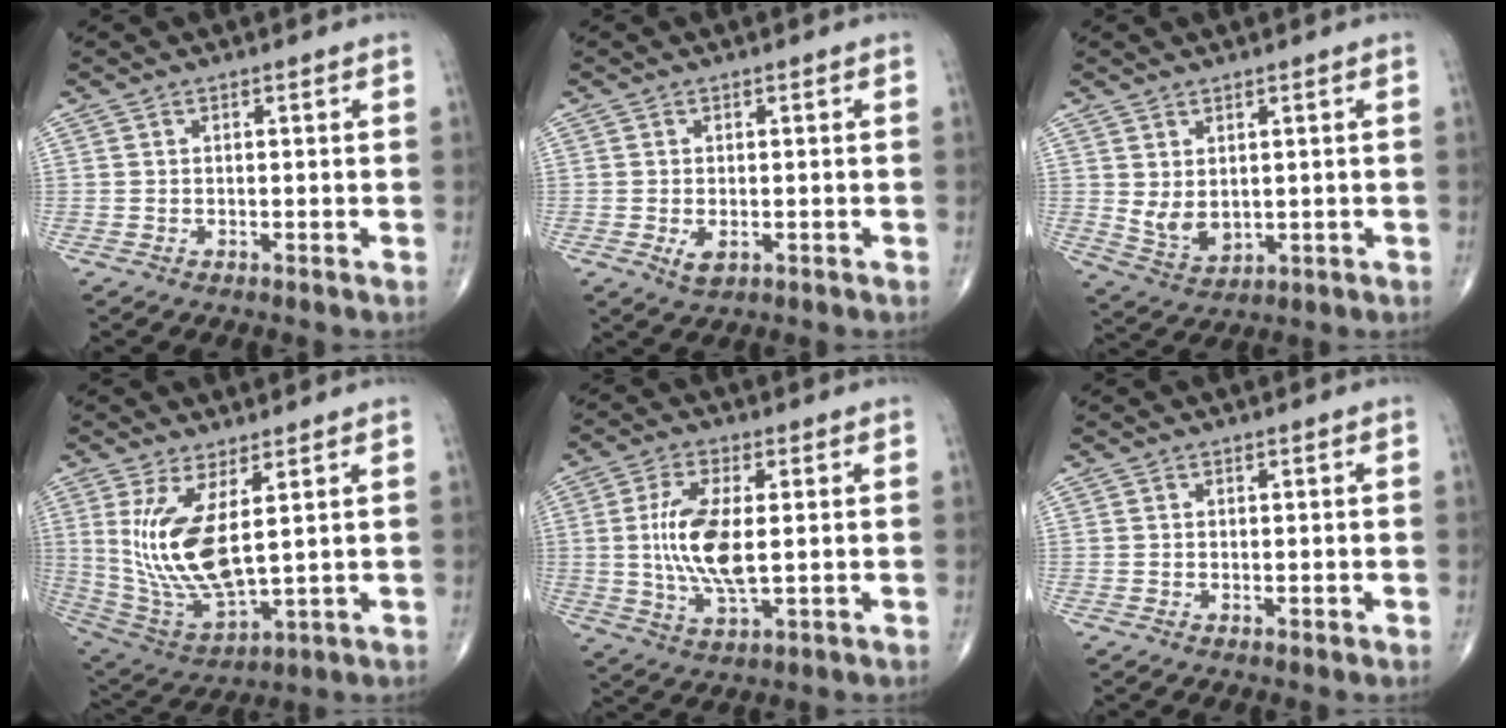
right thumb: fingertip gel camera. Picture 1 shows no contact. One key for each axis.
{"total": 2.5, "fx": -0.7, "fy": 1.4, "fz": 2.0, "tx": -0.034, "ty": -0.004, "tz": -0.007}
{"total": 5.5, "fx": 0.8, "fy": 3.5, "fz": 4.2, "tx": -0.066, "ty": -0.013, "tz": 0.034}
{"total": 14.5, "fx": 3.3, "fy": 5.2, "fz": 13.1, "tx": -0.270, "ty": -0.035, "tz": 0.086}
{"total": 11.6, "fx": 0.6, "fy": 4.6, "fz": 10.7, "tx": -0.222, "ty": -0.013, "tz": 0.014}
{"total": 1.0, "fx": -0.2, "fy": 0.4, "fz": 0.9, "tx": -0.013, "ty": -0.003, "tz": -0.003}